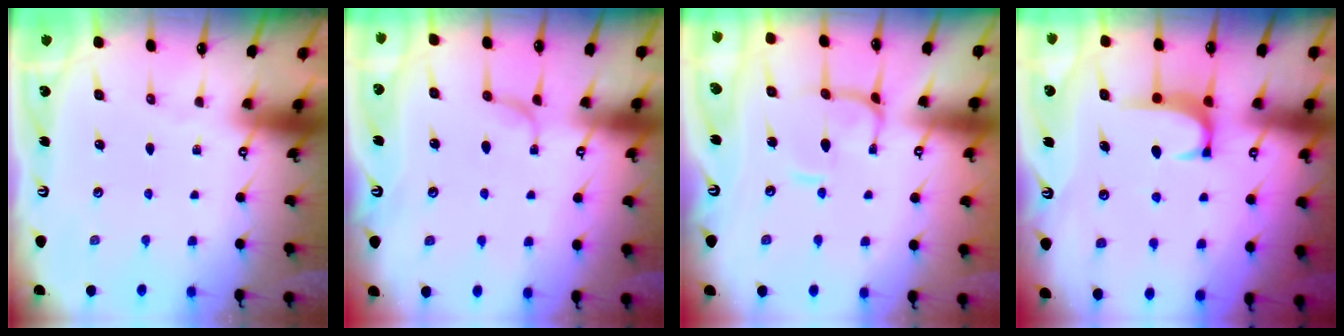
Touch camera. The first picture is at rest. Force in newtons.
{"total": 1.1, "press": 1.0, "slide": 0.5}
{"total": 2.6, "press": 2.5, "slide": 0.6}
{"total": 1.8, "press": 1.8, "slide": 0.5}